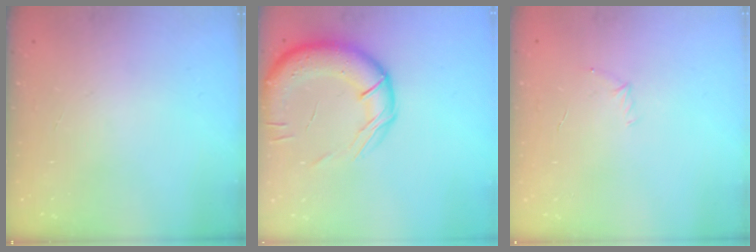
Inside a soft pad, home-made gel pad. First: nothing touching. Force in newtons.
{"total": 17.3, "press": 16.9, "slide": 3.5}
{"total": 4.2, "press": 4.0, "slide": 1.1}